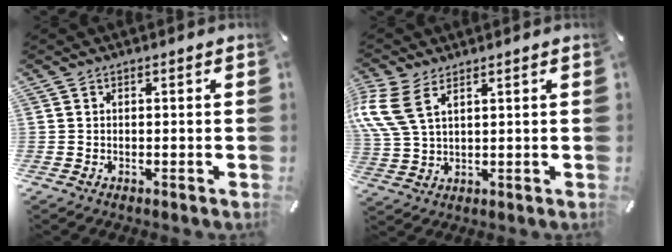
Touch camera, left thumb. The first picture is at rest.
{"total": 8.1, "force": [4.5, 4.0, 5.4], "torque": [-0.142, -0.014, 0.083]}